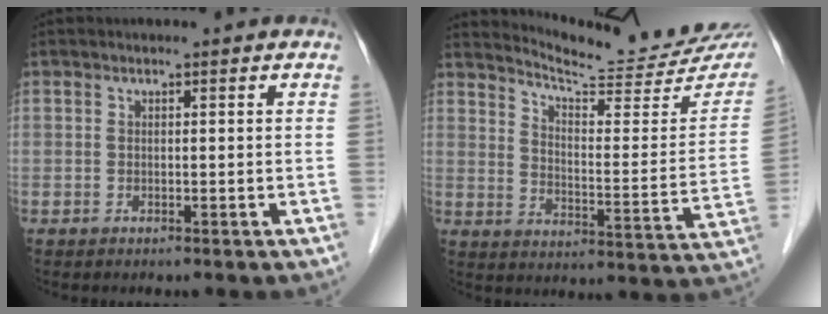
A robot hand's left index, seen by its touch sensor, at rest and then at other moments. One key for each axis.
{"total": 18.1, "fx": 17.3, "fy": 0.4, "fz": 5.3, "tx": -0.085, "ty": -0.091, "tz": 0.222}